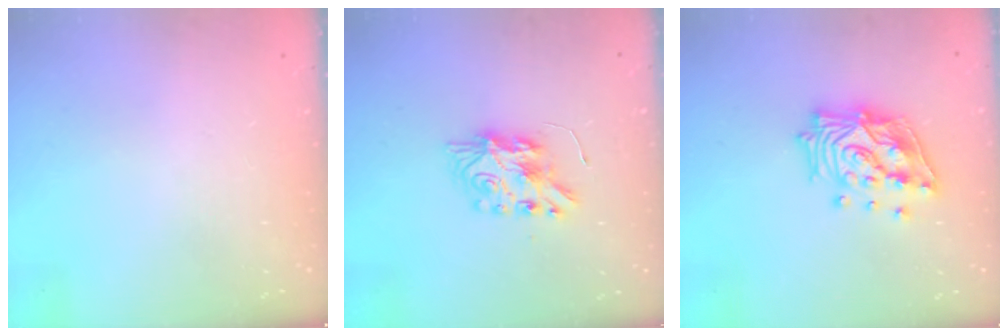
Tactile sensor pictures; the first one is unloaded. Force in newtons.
{"total": 8.4, "press": 8.4, "slide": 0.7}
{"total": 18.9, "press": 18.7, "slide": 2.6}